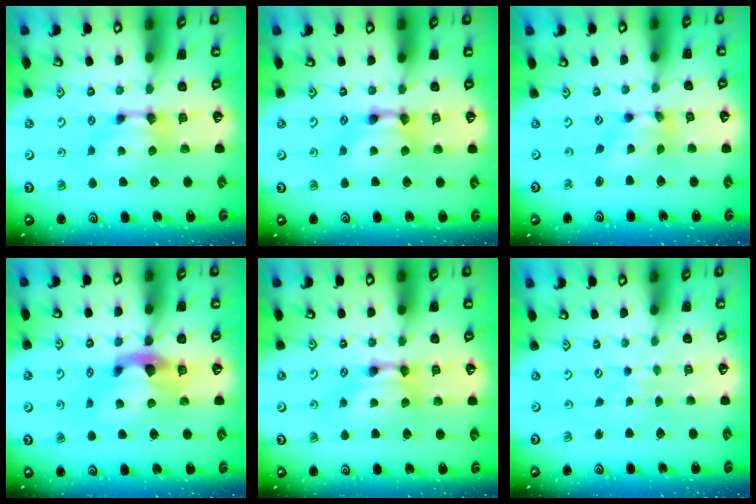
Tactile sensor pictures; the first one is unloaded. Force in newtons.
{"total": 2.2, "press": 2.2, "slide": 0.1}
{"total": 3.8, "press": 3.5, "slide": 1.6}
{"total": 2.7, "press": 2.4, "slide": 1.3}
{"total": 1.9, "press": 1.9, "slide": 0.1}
{"total": 4.9, "press": 4.9, "slide": 0.1}